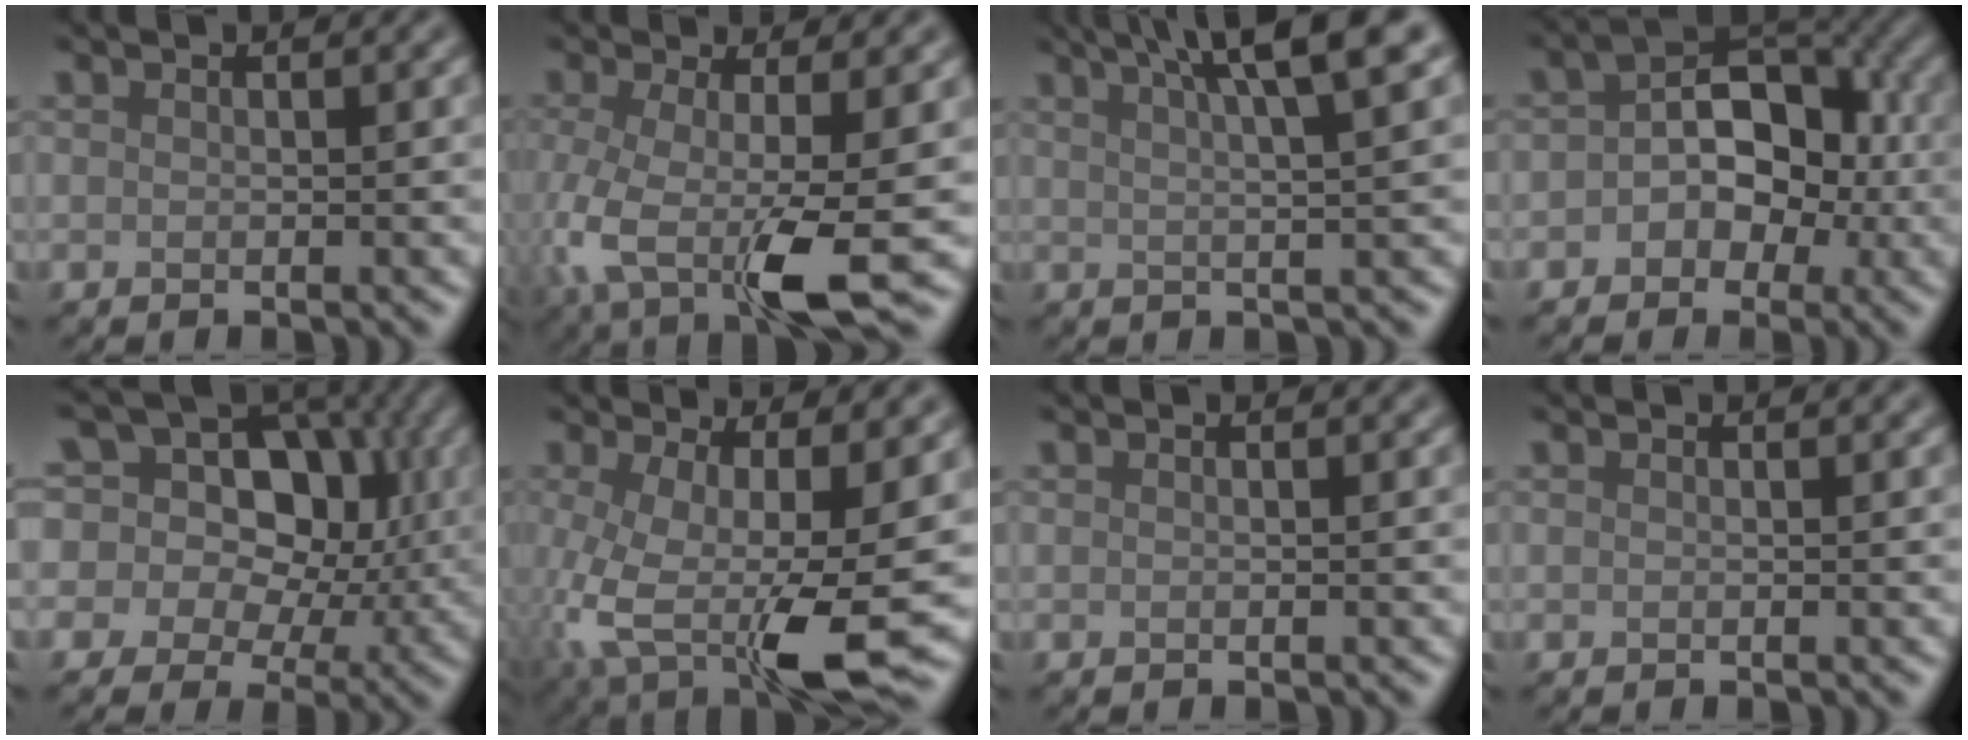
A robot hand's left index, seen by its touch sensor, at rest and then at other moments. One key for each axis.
{"total": 8.0, "fx": -2.0, "fy": 2.2, "fz": 7.4, "tx": -0.155, "ty": -0.017, "tz": -0.039}
{"total": 7.5, "fx": 4.1, "fy": 1.4, "fz": 6.2, "tx": -0.056, "ty": 0.031, "tz": 0.043}
{"total": 6.1, "fx": -0.9, "fy": 4.4, "fz": 4.1, "tx": -0.024, "ty": 0.017, "tz": -0.027}
{"total": 16.6, "fx": 6.2, "fy": 11.7, "fz": 10.0, "tx": -0.175, "ty": 0.049, "tz": 0.070}
{"total": 11.1, "fx": -2.4, "fy": 4.5, "fz": 9.8, "tx": -0.187, "ty": -0.032, "tz": -0.031}
{"total": 0.0}
{"total": 0.0}